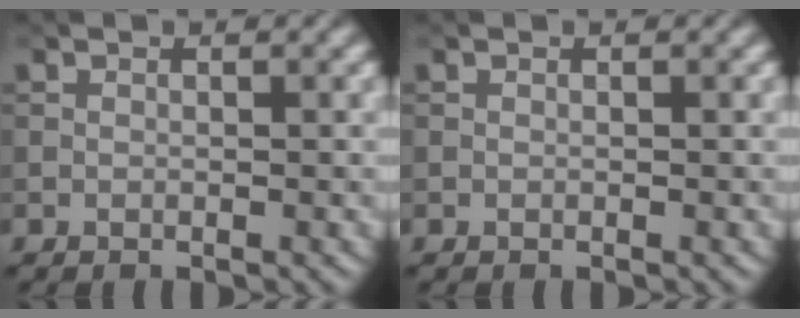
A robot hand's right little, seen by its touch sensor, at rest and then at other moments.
{"total": 0.0}